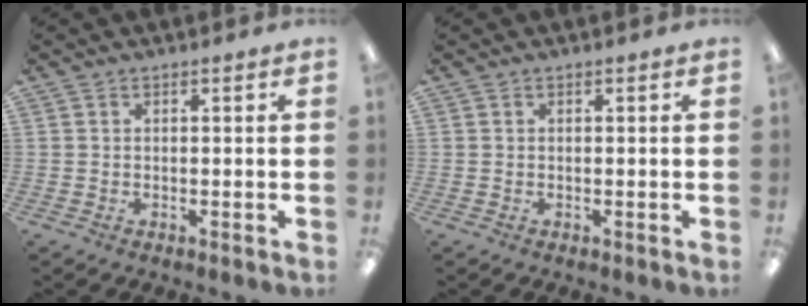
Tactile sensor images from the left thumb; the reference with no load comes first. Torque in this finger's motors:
{"motor_torque": [-0.07, 0.00, -0.07, 0.07, 0.00]}